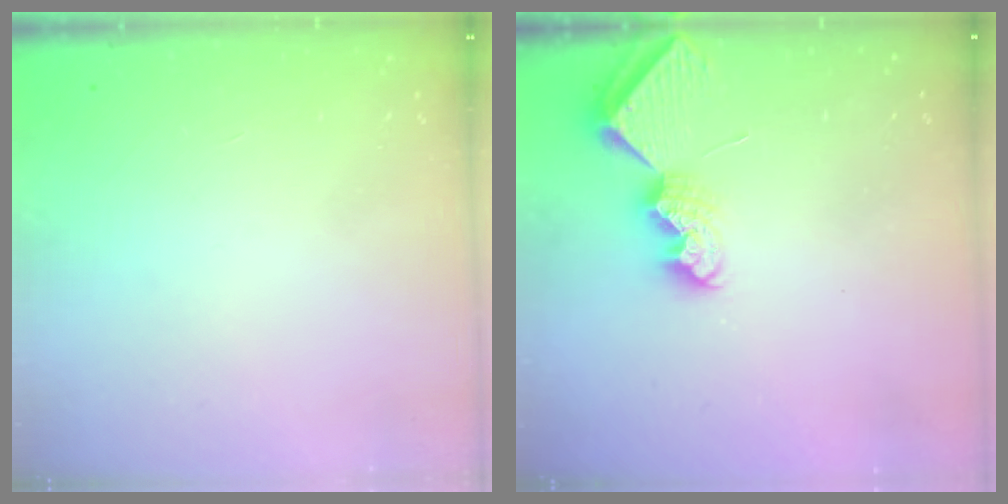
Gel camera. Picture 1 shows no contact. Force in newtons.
{"total": 7.0, "press": 7.0, "slide": 0.4}